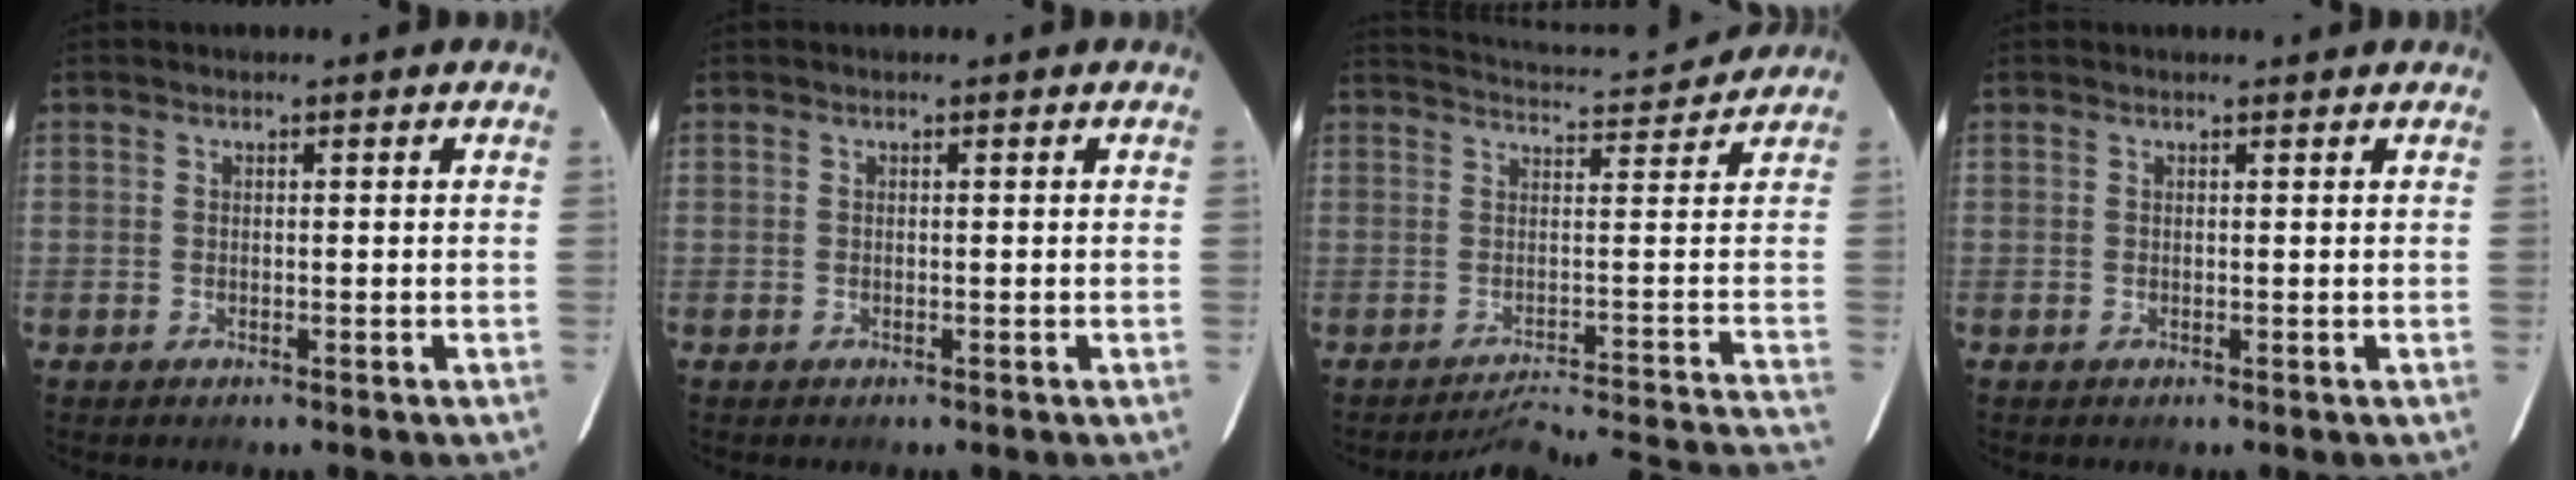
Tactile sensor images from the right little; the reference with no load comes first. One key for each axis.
{"total": 0.0}
{"total": 11.5, "fx": -6.2, "fy": -2.3, "fz": 9.4, "tx": -0.116, "ty": 0.085, "tz": -0.083}
{"total": 1.2, "fx": 1.2, "fy": 0.0, "fz": 0.2, "tx": -0.008, "ty": 0.008, "tz": 0.015}